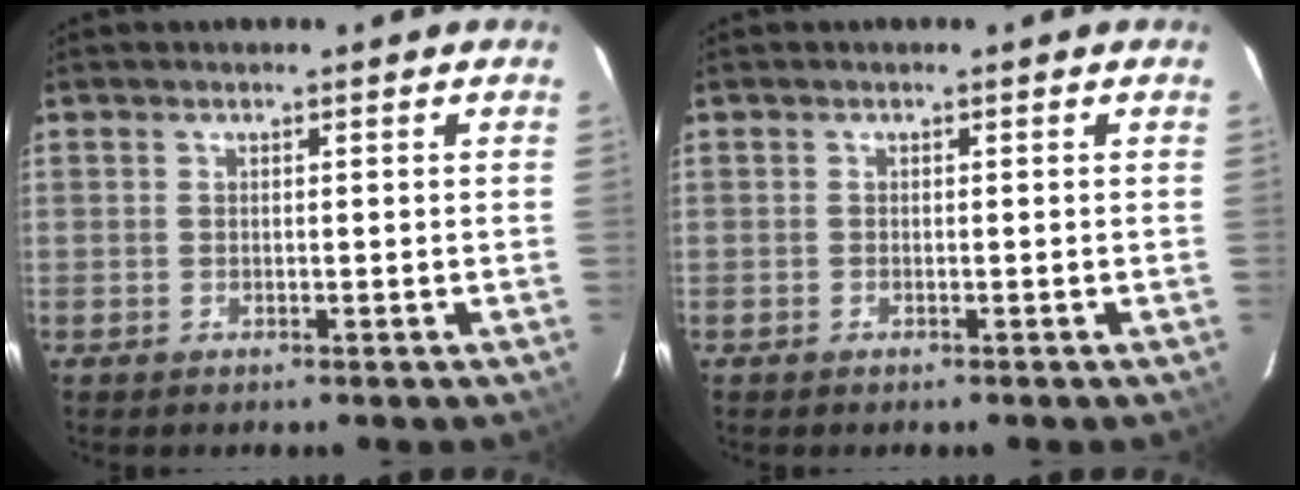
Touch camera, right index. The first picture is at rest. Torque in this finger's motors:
{"motor_torque": [-0.05, -0.07, 0.06, 0.00]}